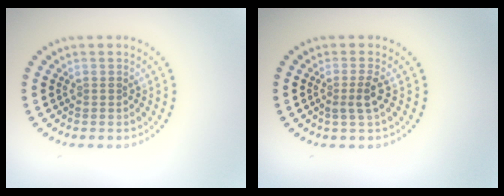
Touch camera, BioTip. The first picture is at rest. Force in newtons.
{"total": 1.8, "press": 1.4, "slide": 1.1}